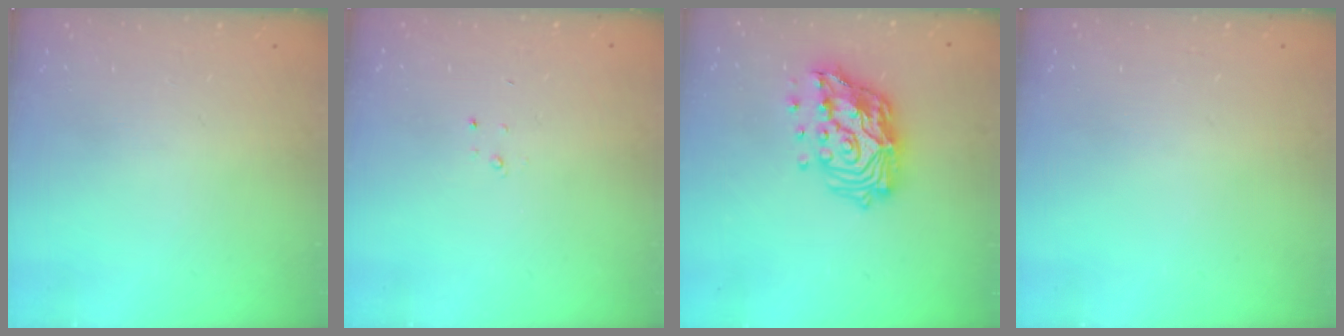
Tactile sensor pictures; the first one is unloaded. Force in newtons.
{"total": 1.5, "press": 1.5, "slide": 0.2}
{"total": 16.3, "press": 16.2, "slide": 1.6}
{"total": 0.0}